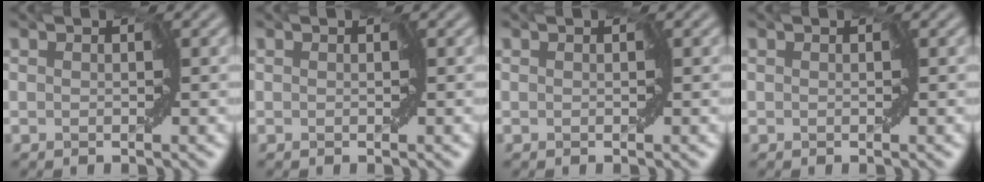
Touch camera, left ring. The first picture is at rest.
{"total": 0.0}
{"total": 0.0}
{"total": 0.0}